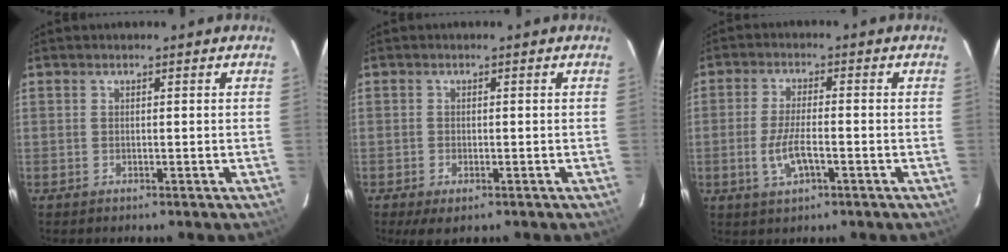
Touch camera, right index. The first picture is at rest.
{"total": 3.2, "force": [-1.9, 1.6, 2.1], "torque": [-0.045, -0.012, -0.031]}
{"total": 6.5, "force": [-2.3, 1.9, 5.7], "torque": [-0.117, -0.007, -0.042]}